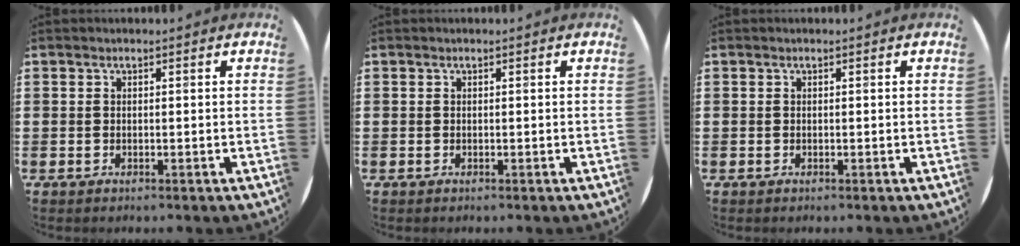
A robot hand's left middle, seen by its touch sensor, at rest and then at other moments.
{"total": 0.0}
{"total": 0.0}